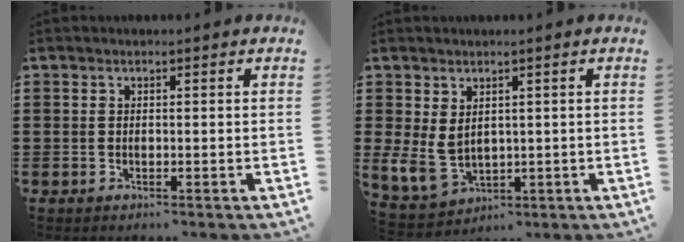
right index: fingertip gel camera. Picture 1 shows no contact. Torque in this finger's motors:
{"motor_torque": [0.47, 0.86, 0.08, 0.07]}